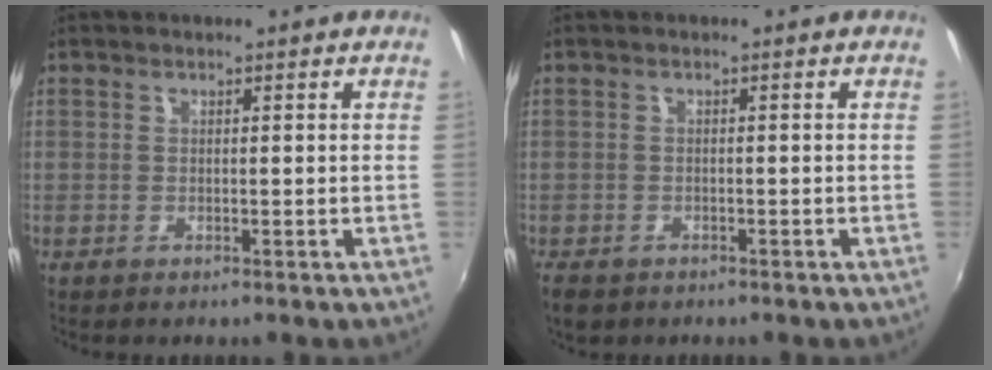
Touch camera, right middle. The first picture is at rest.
{"total": 3.5, "force": [-2.3, 2.1, 1.6], "torque": [-0.040, -0.013, -0.037]}